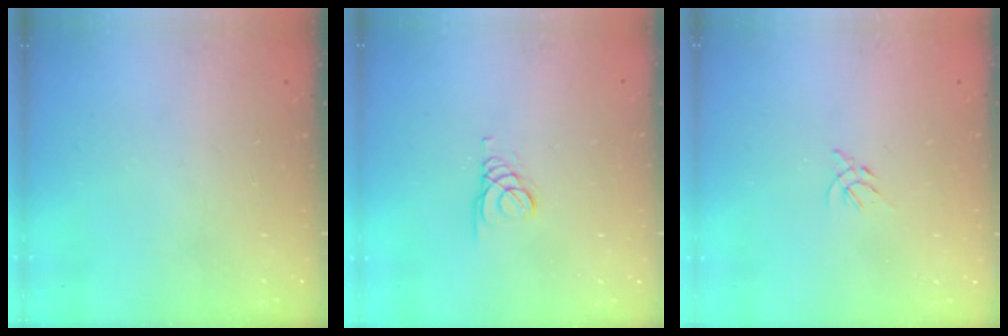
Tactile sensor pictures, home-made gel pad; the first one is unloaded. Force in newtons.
{"total": 1.6, "press": 1.5, "slide": 0.2}
{"total": 2.3, "press": 2.2, "slide": 0.6}